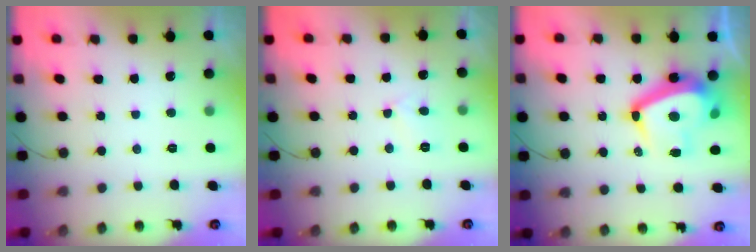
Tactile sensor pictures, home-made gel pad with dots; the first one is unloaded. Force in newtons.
{"total": 3.5, "press": 3.5, "slide": 0.4}
{"total": 14.5, "press": 14.3, "slide": 2.1}